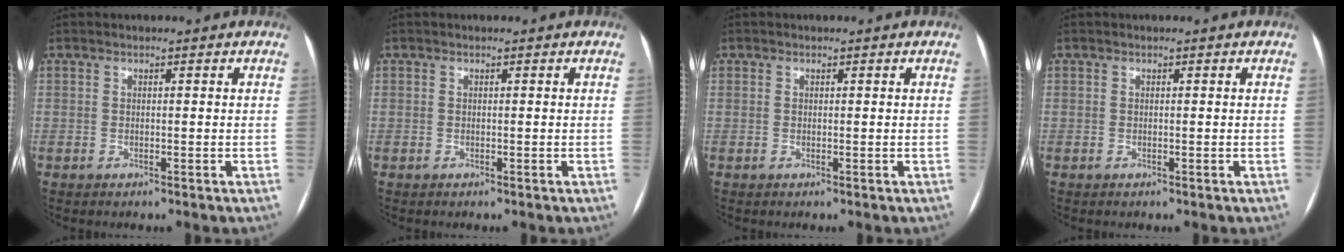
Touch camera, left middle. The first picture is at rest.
{"total": 0.0}
{"total": 0.0}
{"total": 0.0}